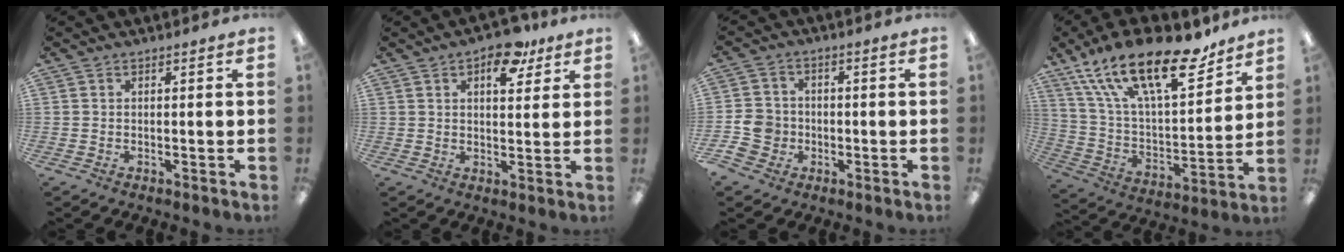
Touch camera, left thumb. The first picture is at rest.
{"total": 10.2, "force": [5.8, 5.1, 6.6], "torque": [-0.068, -0.027, 0.094]}
{"total": 7.2, "force": [-2.2, 6.4, 2.6], "torque": [-0.066, 0.013, -0.041]}
{"total": 25.3, "force": [17.3, 9.4, 15.9], "torque": [-0.266, -0.099, 0.295]}